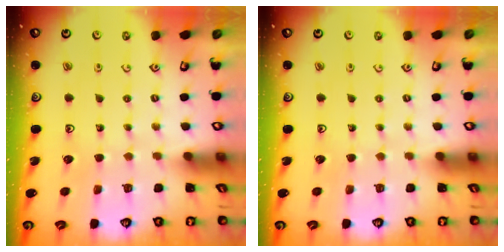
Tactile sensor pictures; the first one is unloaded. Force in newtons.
{"total": 0.0}